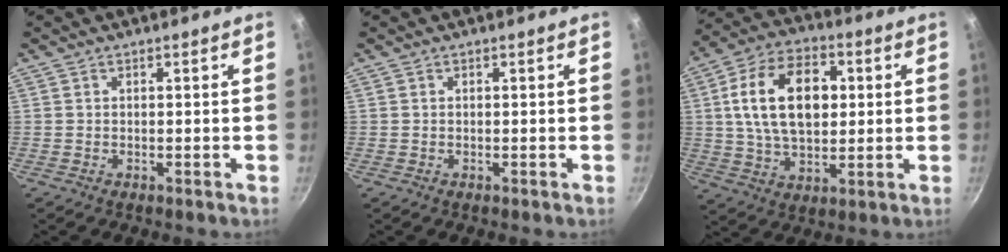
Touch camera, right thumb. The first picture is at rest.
{"total": 0.0}
{"total": 17.7, "force": [3.0, 10.9, 13.6], "torque": [-0.217, 0.010, 0.051]}